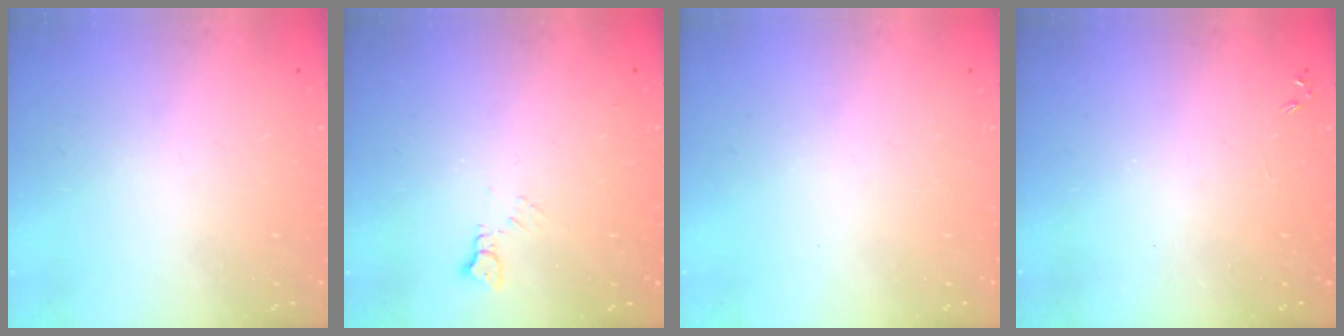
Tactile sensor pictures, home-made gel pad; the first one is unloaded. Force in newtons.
{"total": 3.6, "press": 3.5, "slide": 0.6}
{"total": 0.0}
{"total": 0.0}